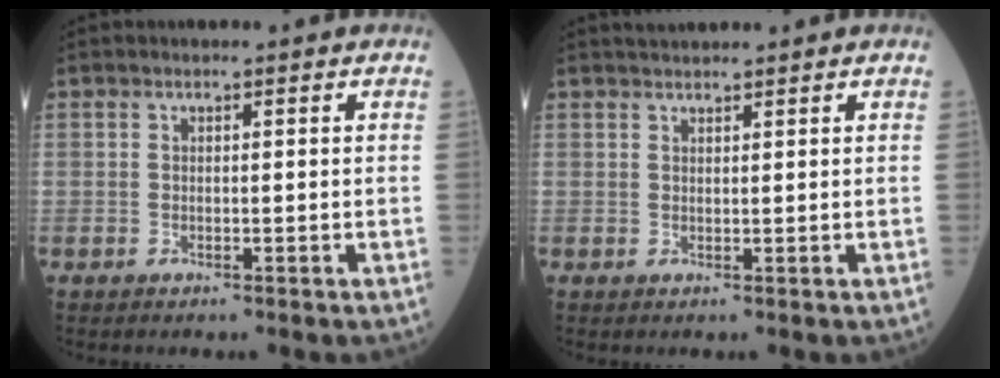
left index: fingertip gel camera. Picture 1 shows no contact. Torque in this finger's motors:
{"motor_torque": [-0.07, -0.07, 0.01, 0.00]}